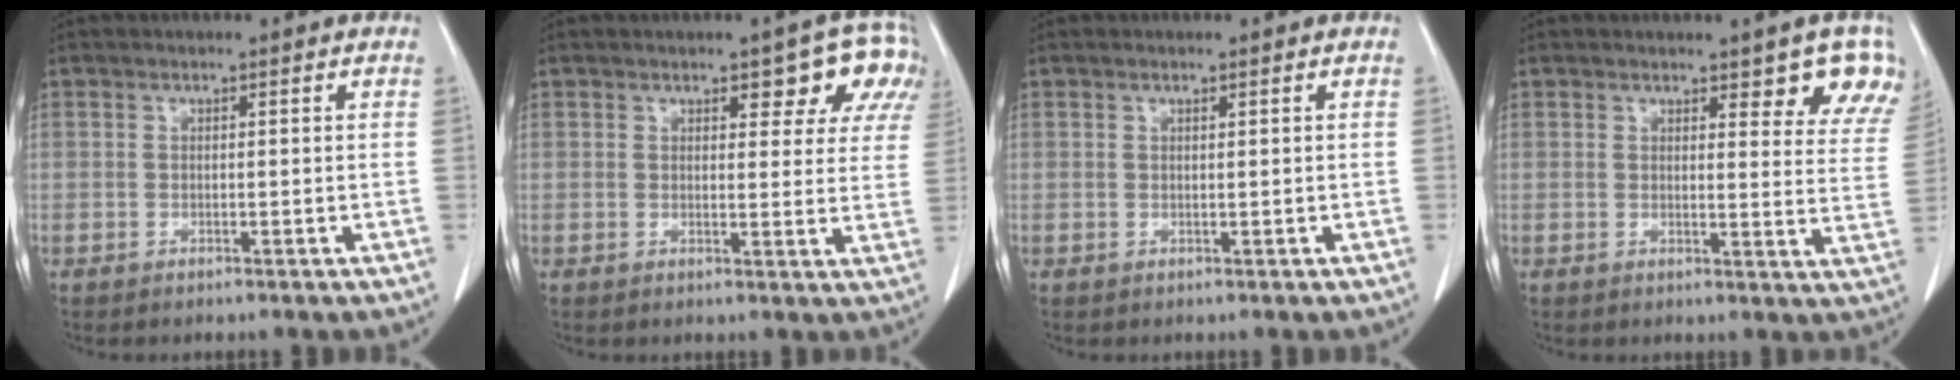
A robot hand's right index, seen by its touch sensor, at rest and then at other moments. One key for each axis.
{"total": 7.5, "fx": 4.7, "fy": 3.2, "fz": 4.9, "tx": -0.042, "ty": 0.002, "tz": 0.041}
{"total": 0.0}
{"total": 8.6, "fx": 6.6, "fy": 2.3, "fz": 5.0, "tx": -0.035, "ty": -0.023, "tz": 0.055}